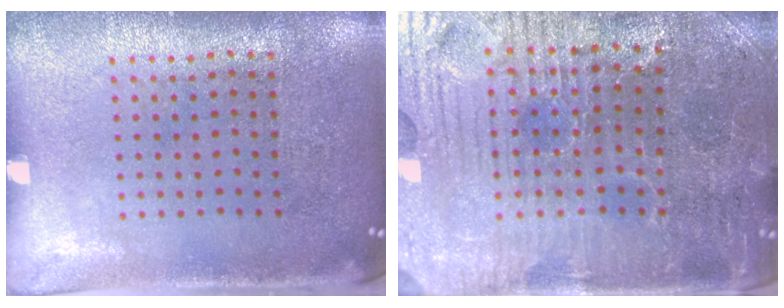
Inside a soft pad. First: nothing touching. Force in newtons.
{"total": 4.1, "press": 4.0, "slide": 0.5}